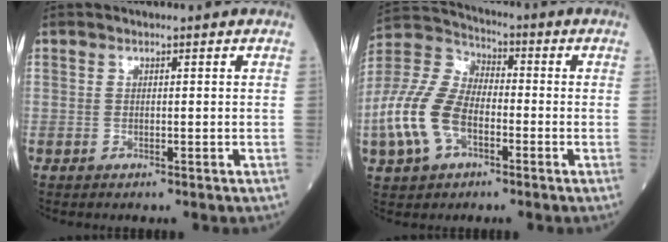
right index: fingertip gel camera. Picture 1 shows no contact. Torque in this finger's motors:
{"motor_torque": [1.14, -1.00, 0.34, 0.09]}